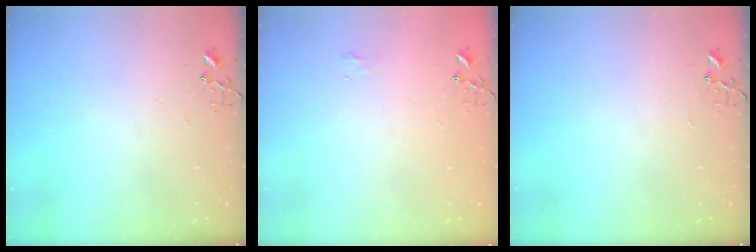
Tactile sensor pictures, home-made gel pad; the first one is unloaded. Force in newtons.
{"total": 5.1, "press": 5.1, "slide": 0.6}
{"total": 0.0}